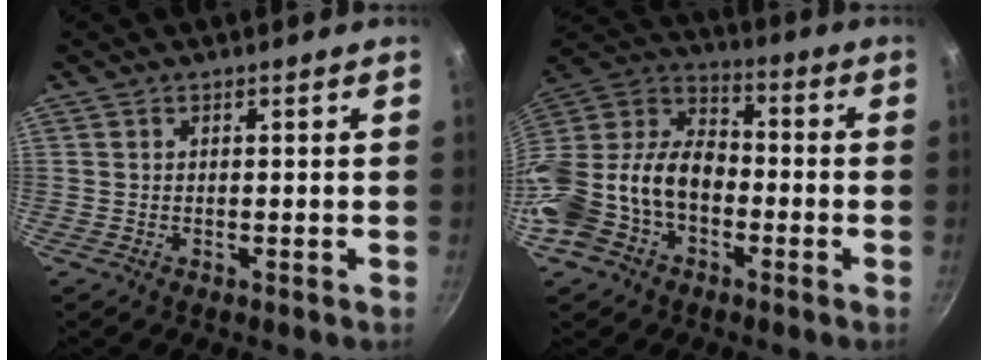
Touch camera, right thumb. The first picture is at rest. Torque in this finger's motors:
{"motor_torque": [2.69, 2.32, 1.92, -0.85, 0.25]}